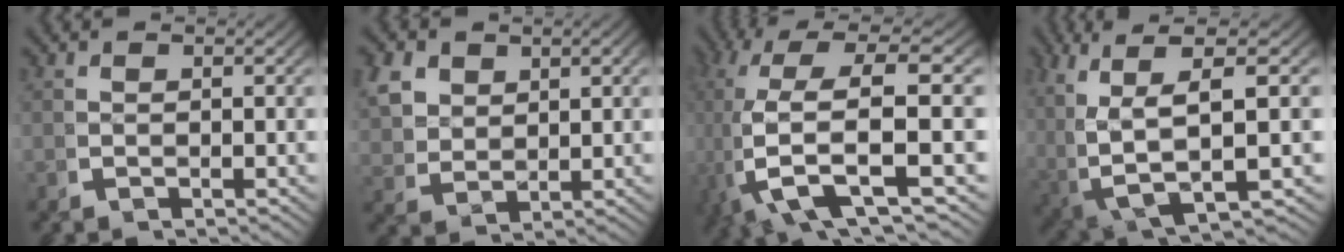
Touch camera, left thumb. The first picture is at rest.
{"total": 4.4, "force": [1.2, 3.4, 2.5], "torque": [-0.064, -0.018, 0.034]}
{"total": 11.8, "force": [0.1, 5.6, 10.4], "torque": [-0.247, -0.032, 0.014]}
{"total": 9.7, "force": [-0.3, 5.0, 8.2], "torque": [-0.161, -0.026, 0.004]}